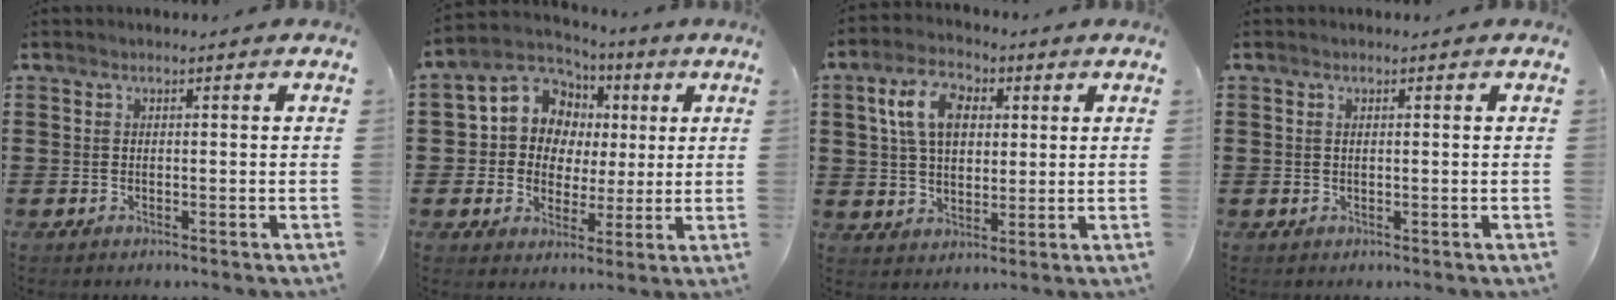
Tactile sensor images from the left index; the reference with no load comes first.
{"total": 8.8, "force": [2.3, 8.1, 2.5], "torque": [-0.099, -0.015, 0.043]}
{"total": 8.3, "force": [2.7, 5.2, 5.9], "torque": [-0.116, 0.014, 0.046]}
{"total": 0.6, "force": [0.2, 0.3, 0.5], "torque": [-0.012, 0.001, 0.004]}